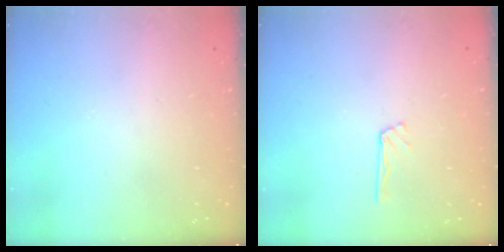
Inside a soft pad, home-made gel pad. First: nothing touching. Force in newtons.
{"total": 4.3, "press": 4.2, "slide": 0.4}